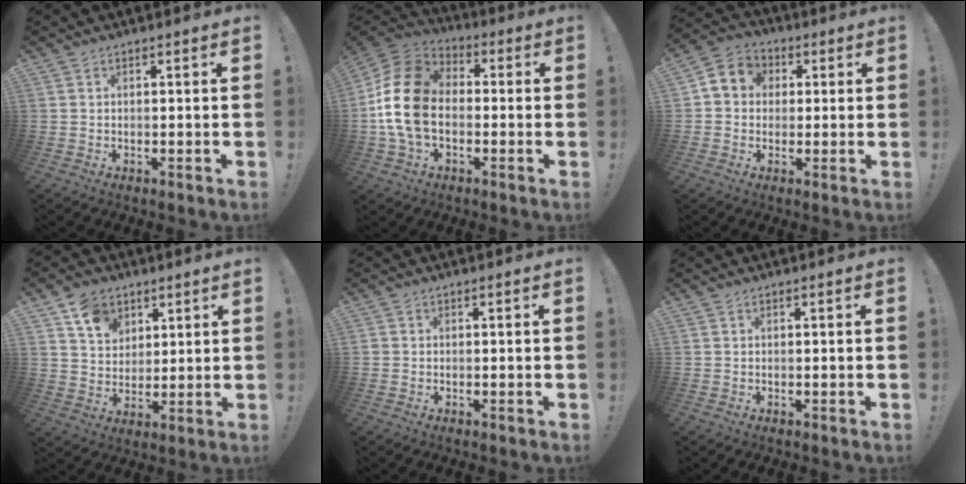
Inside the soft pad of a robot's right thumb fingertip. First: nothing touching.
{"total": 18.9, "force": [-1.1, 13.5, 13.2], "torque": [-0.246, 0.026, -0.013]}
{"total": 6.6, "force": [0.5, 6.2, 2.2], "torque": [-0.038, 0.011, 0.017]}
{"total": 9.9, "force": [5.7, 7.4, 3.3], "torque": [-0.050, -0.030, 0.111]}
{"total": 0.6, "force": [0.0, 0.6, 0.1], "torque": [-0.007, 0.004, 0.002]}
{"total": 0.0}